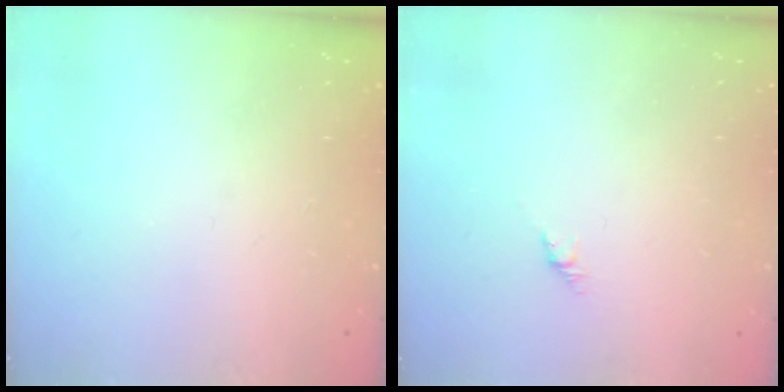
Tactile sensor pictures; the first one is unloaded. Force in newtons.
{"total": 2.7, "press": 2.6, "slide": 0.7}